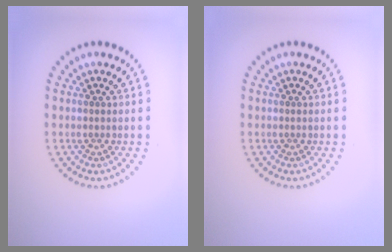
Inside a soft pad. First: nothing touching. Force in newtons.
{"total": 0.0}